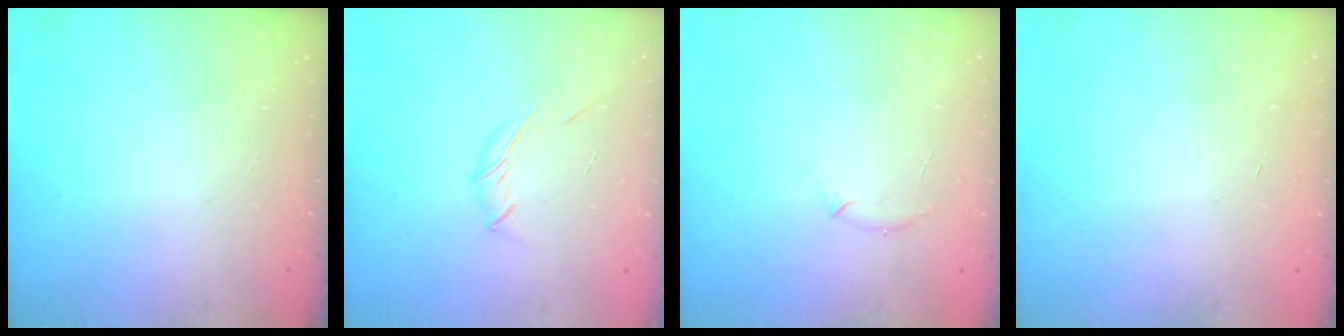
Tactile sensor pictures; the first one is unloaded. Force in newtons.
{"total": 6.0, "press": 6.0, "slide": 0.8}
{"total": 6.6, "press": 6.4, "slide": 1.6}
{"total": 0.0}